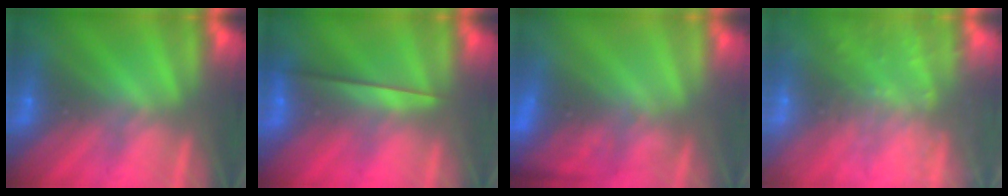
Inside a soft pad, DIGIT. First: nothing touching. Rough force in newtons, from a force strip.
{"total": 2.3}
{"total": 3.3}
{"total": 7.7}